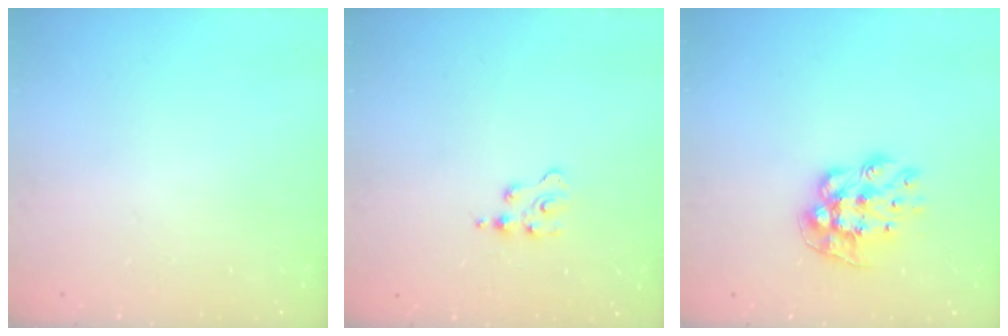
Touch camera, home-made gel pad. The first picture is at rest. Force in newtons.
{"total": 2.5, "press": 2.5, "slide": 0.4}
{"total": 9.2, "press": 9.2, "slide": 0.4}